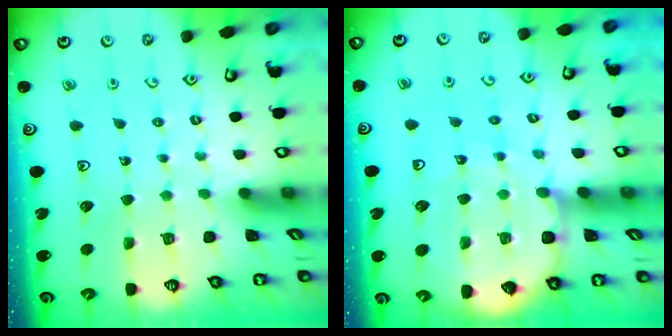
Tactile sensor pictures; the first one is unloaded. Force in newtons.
{"total": 8.3, "press": 8.1, "slide": 1.4}